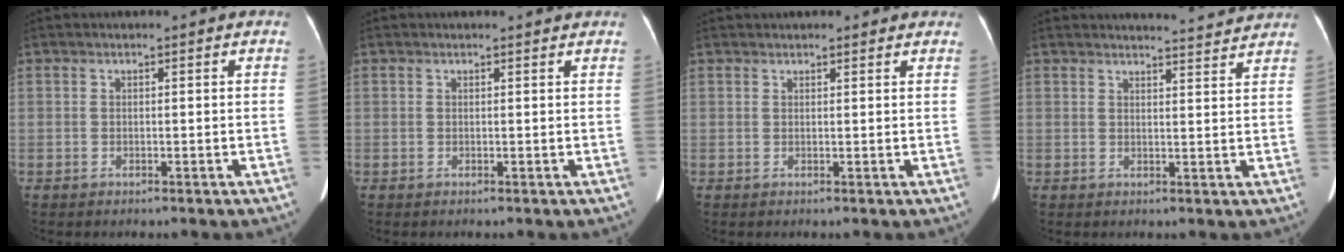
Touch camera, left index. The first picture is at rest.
{"total": 1.1, "force": [1.1, 0.2, 0.0], "torque": [-0.011, 0.000, 0.009]}
{"total": 4.6, "force": [4.1, 1.3, 1.7], "torque": [-0.013, 0.032, 0.048]}
{"total": 6.6, "force": [6.5, 0.1, 0.9], "torque": [-0.014, 0.001, 0.069]}